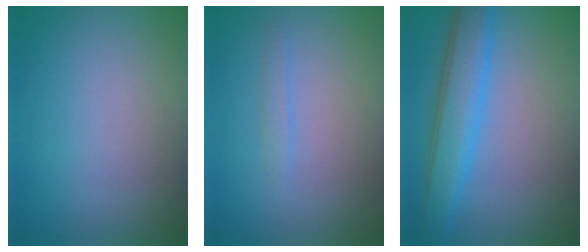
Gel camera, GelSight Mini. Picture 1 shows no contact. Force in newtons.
{"total": 0.8, "press": 0.8, "slide": 0.0}
{"total": 4.8, "press": 4.8, "slide": 0.2}